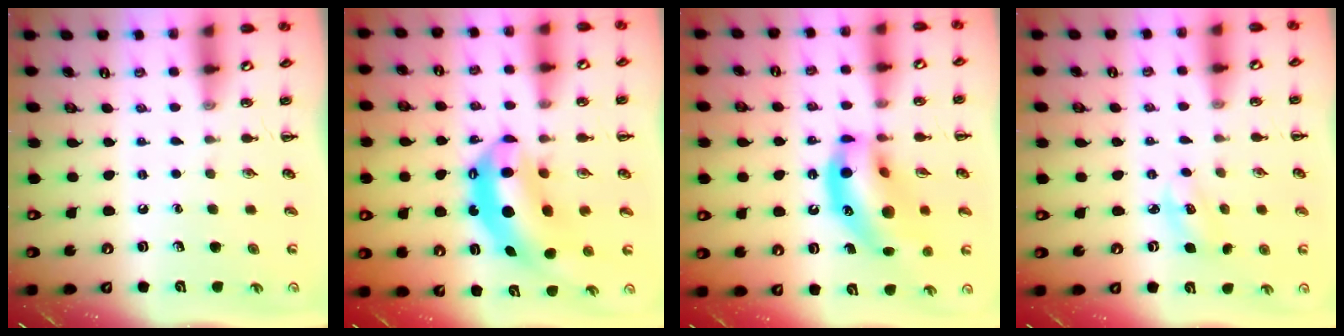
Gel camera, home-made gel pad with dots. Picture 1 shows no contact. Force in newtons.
{"total": 11.3, "press": 11.0, "slide": 2.6}
{"total": 18.5, "press": 18.0, "slide": 4.5}
{"total": 4.3, "press": 4.2, "slide": 1.0}